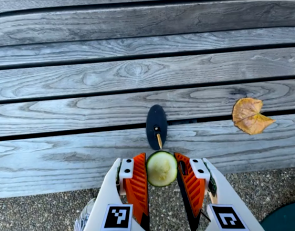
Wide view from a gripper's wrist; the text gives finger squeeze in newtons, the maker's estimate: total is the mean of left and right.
{"total": 7.8, "left": 7.6, "right": 8.1}